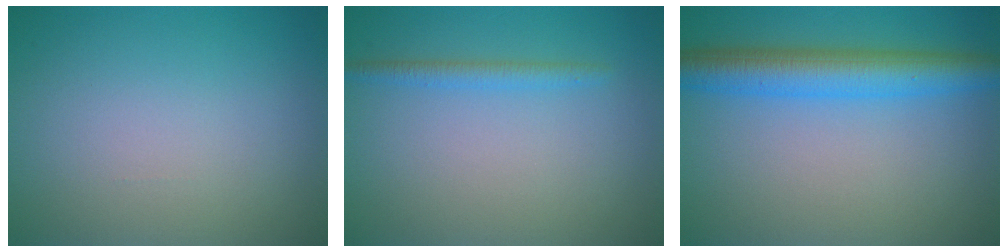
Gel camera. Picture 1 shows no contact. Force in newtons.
{"total": 1.5, "press": 1.5, "slide": 0.2}
{"total": 5.9, "press": 5.9, "slide": 0.0}